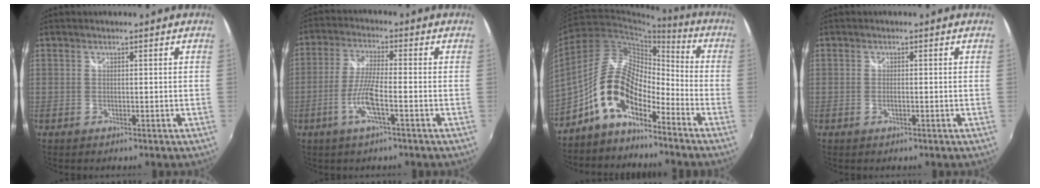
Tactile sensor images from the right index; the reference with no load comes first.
{"total": 7.3, "force": [-2.9, 0.5, 6.7], "torque": [-0.141, -0.004, -0.058]}
{"total": 12.8, "force": [-7.9, 5.7, 8.4], "torque": [-0.166, 0.021, -0.158]}
{"total": 1.1, "force": [-0.4, 0.3, 1.0], "torque": [-0.022, -0.002, -0.007]}